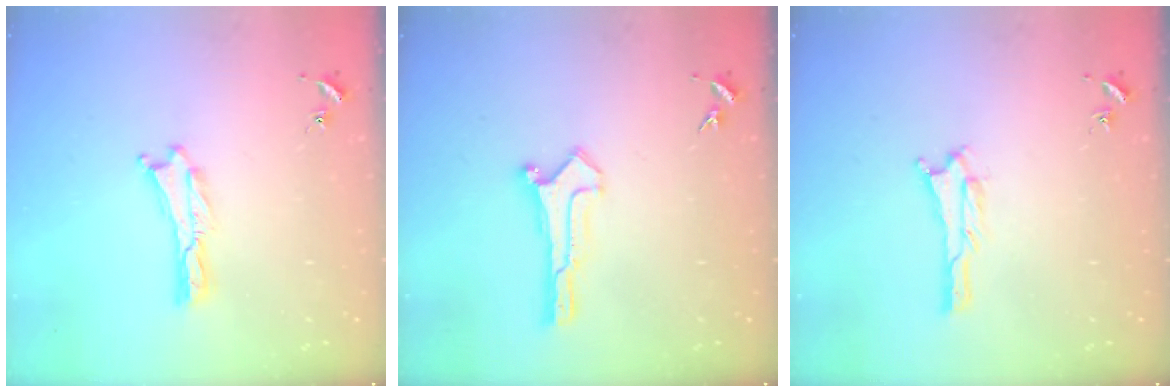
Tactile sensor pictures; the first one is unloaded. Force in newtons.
{"total": 0.0}
{"total": 0.6, "press": 0.6, "slide": 0.1}